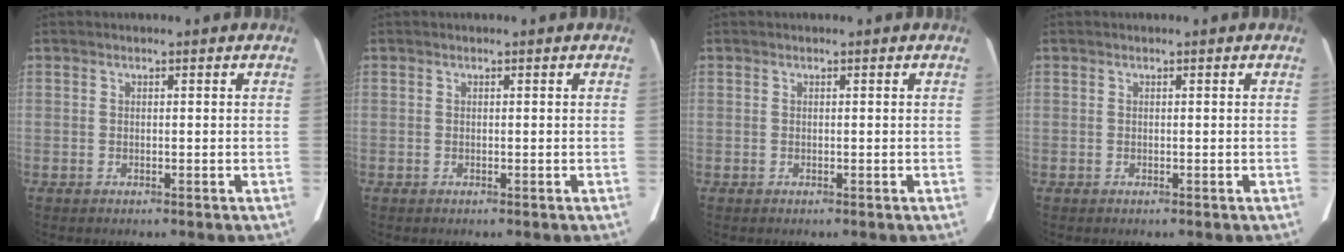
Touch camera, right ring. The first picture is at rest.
{"total": 0.0}
{"total": 0.0}
{"total": 0.0}